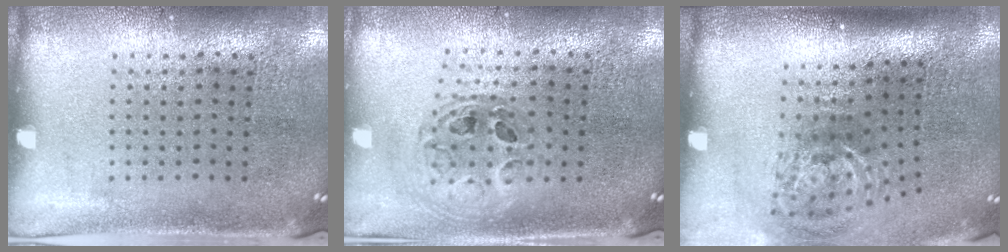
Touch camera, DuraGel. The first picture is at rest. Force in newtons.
{"total": 0.7, "press": 0.7, "slide": 0.1}
{"total": 2.0, "press": 1.2, "slide": 1.6}